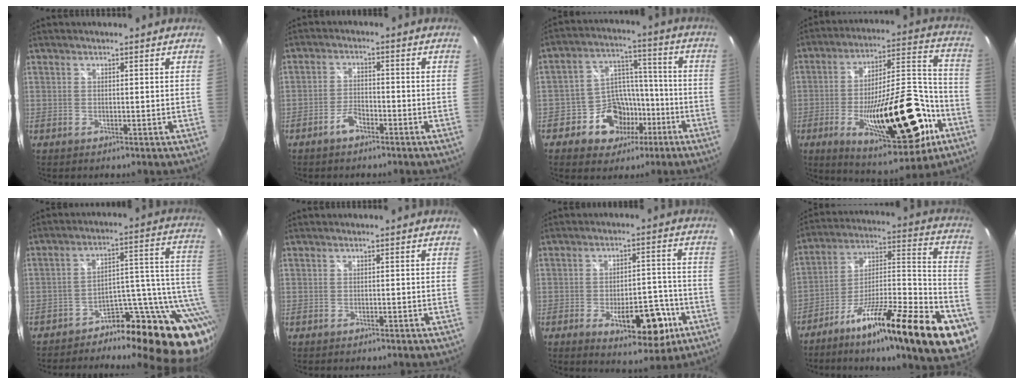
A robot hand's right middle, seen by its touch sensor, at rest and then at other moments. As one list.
[{"total": 3.7, "force": [-2.7, 1.5, 2.0], "torque": [-0.049, 0.004, -0.050]}, {"total": 11.7, "force": [-5.7, 9.6, 3.5], "torque": [-0.071, 0.047, -0.076]}, {"total": 26.5, "force": [-10.3, 9.5, 22.5], "torque": [-0.362, -0.005, -0.143]}, {"total": 17.0, "force": [-8.5, 7.4, 12.7], "torque": [-0.131, 0.020, -0.128]}, {"total": 1.2, "force": [-0.9, 0.6, 0.6], "torque": [-0.009, -0.001, -0.012]}, {"total": 12.7, "force": [-5.5, 5.8, 9.8], "torque": [-0.145, 0.005, -0.062]}, {"total": 31.2, "force": [-18.1, 6.4, 24.6], "torque": [-0.326, -0.007, -0.276]}]